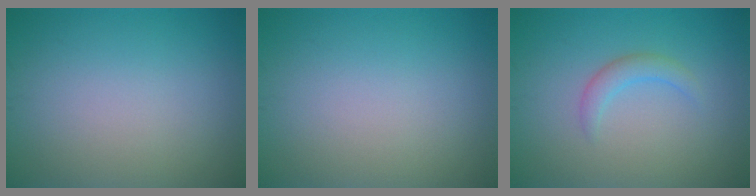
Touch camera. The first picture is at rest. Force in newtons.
{"total": 0.0}
{"total": 1.7, "press": 1.7, "slide": 0.3}